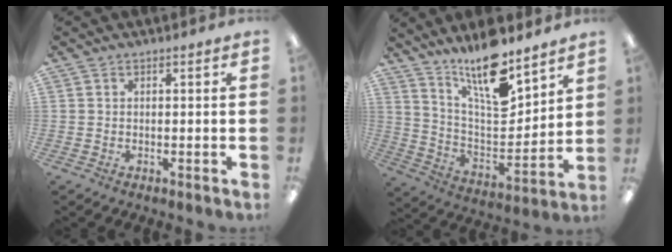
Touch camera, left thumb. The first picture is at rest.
{"total": 16.7, "force": [12.8, 4.6, 9.7], "torque": [-0.174, -0.086, 0.216]}